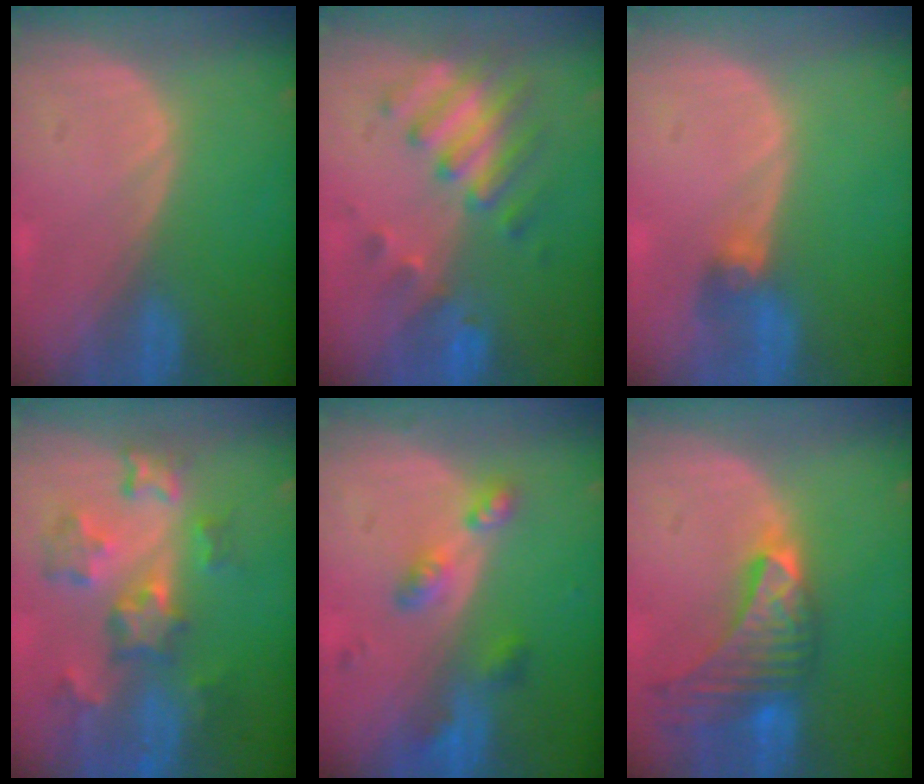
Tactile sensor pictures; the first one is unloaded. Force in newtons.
{"total": 8.3, "press": 7.3, "slide": 3.9}
{"total": 2.6, "press": 2.6, "slide": 0.6}
{"total": 8.8, "press": 7.8, "slide": 4.2}
{"total": 5.2, "press": 4.8, "slide": 2.0}
{"total": 9.5, "press": 8.5, "slide": 4.3}